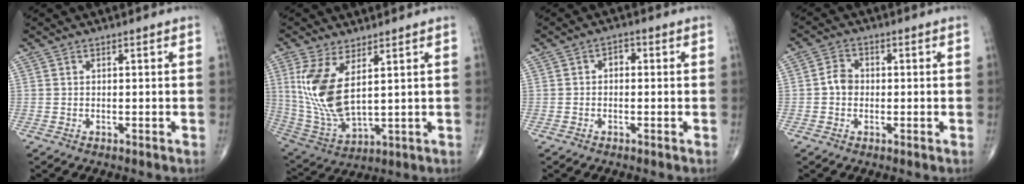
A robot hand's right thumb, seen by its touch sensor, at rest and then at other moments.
{"total": 12.8, "force": [3.6, 5.5, 11.0], "torque": [-0.239, -0.027, 0.091]}
{"total": 2.0, "force": [-0.1, 1.4, 1.4], "torque": [-0.010, 0.010, -0.010]}
{"total": 3.5, "force": [-0.3, 2.9, 1.9], "torque": [-0.025, 0.013, -0.014]}